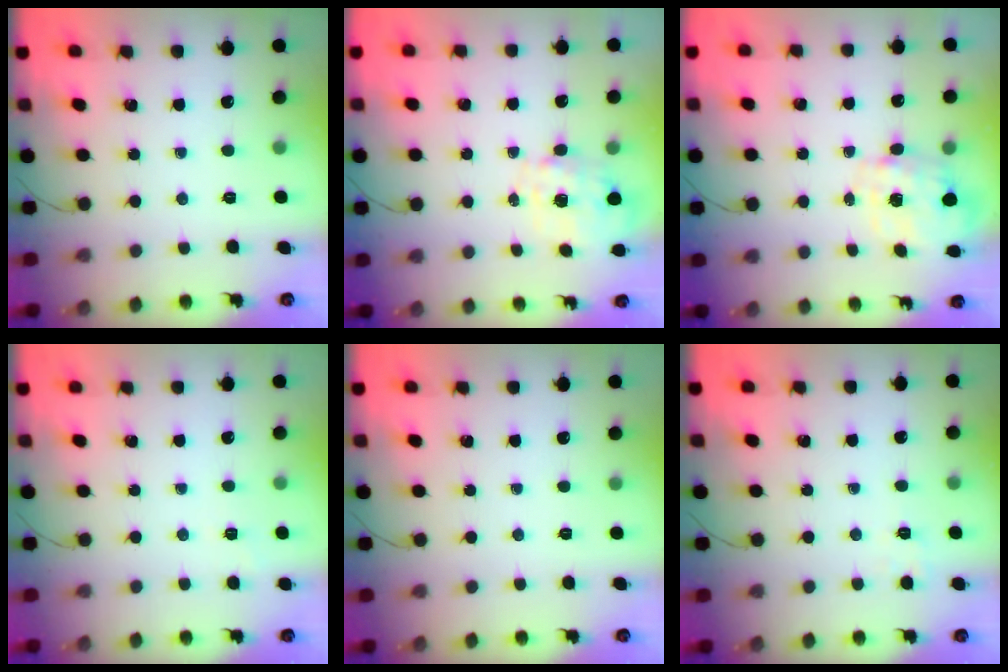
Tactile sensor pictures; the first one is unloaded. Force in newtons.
{"total": 7.0, "press": 6.9, "slide": 0.3}
{"total": 2.8, "press": 2.6, "slide": 0.8}
{"total": 1.3, "press": 0.2, "slide": 1.3}
{"total": 0.0}
{"total": 2.1, "press": 1.4, "slide": 1.6}